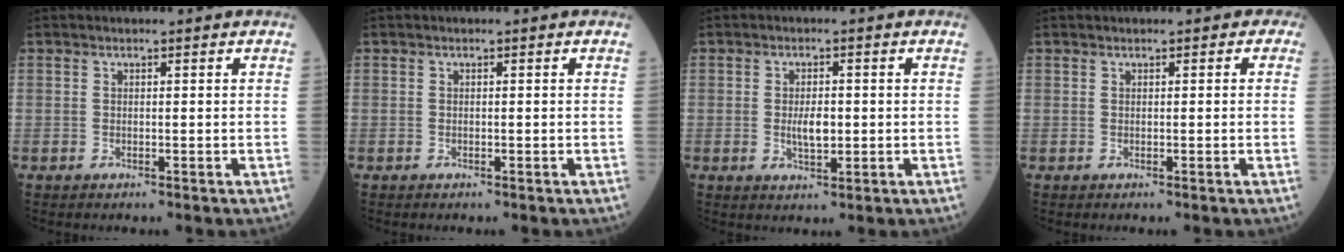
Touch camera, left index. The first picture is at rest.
{"total": 0.0}
{"total": 3.1, "force": [-0.4, 1.2, 2.8], "torque": [-0.051, -0.005, -0.006]}
{"total": 0.7, "force": [0.2, 0.6, 0.4], "torque": [0.002, 0.008, -0.002]}